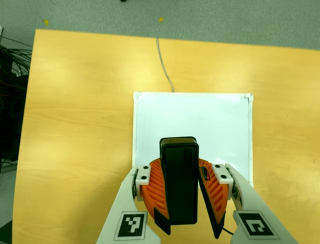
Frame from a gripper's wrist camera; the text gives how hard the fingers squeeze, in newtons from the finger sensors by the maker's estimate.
{"total": 9.7, "left": 9.7, "right": 9.6}